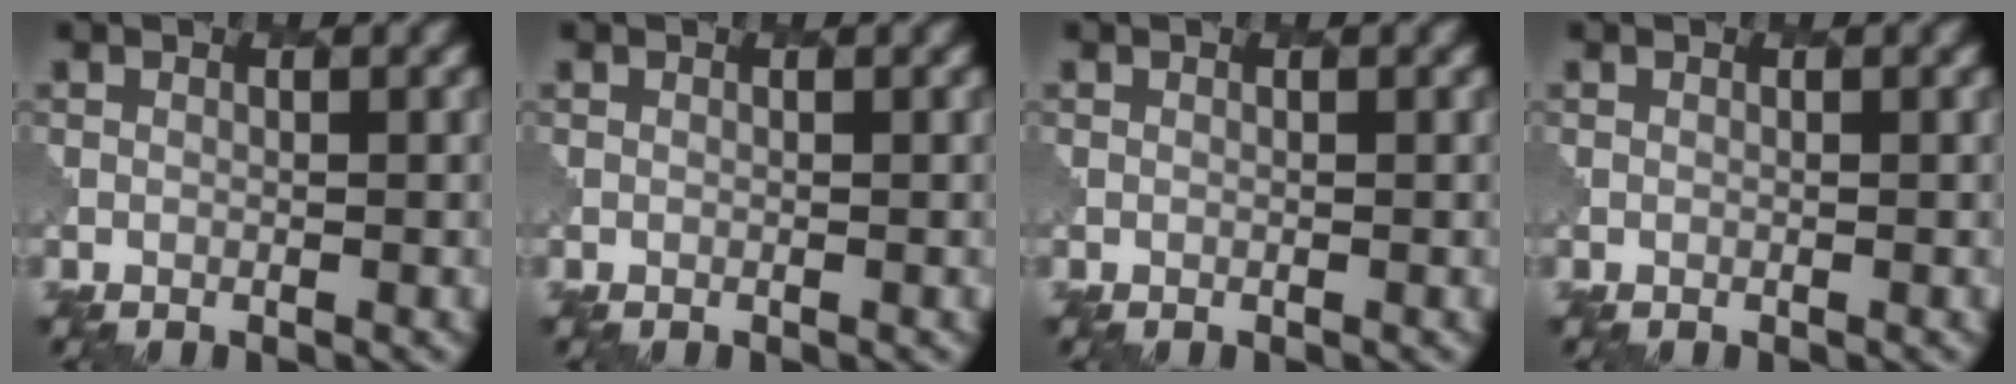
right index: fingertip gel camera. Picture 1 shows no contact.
{"total": 0.0}
{"total": 0.0}
{"total": 0.0}